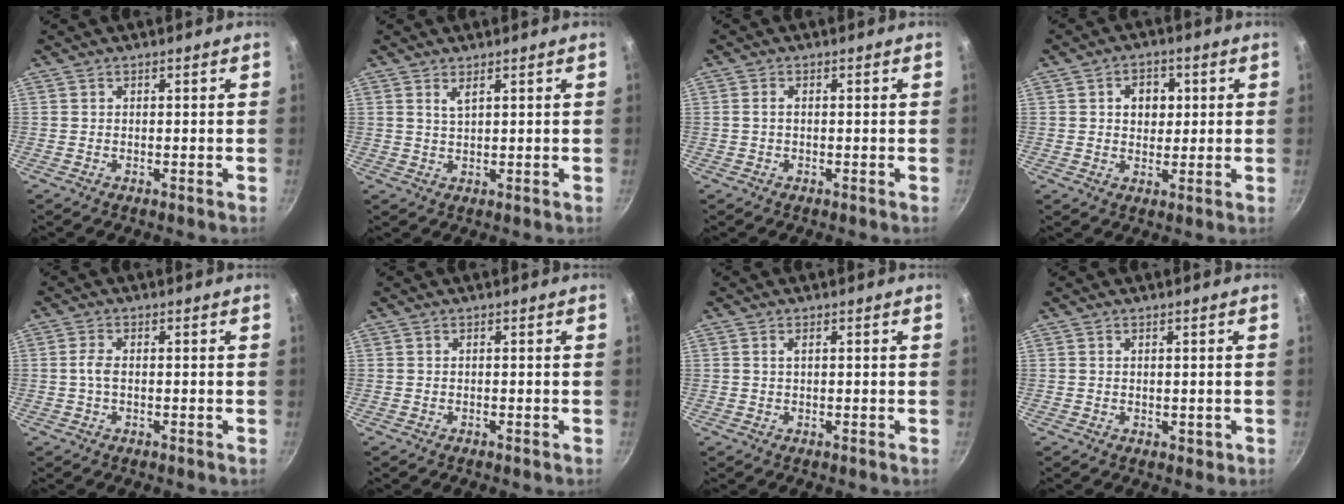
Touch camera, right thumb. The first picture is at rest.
{"total": 2.0, "force": [1.1, 0.6, 1.5], "torque": [-0.029, -0.005, 0.023]}
{"total": 1.3, "force": [-0.1, 0.7, 1.1], "torque": [-0.026, 0.006, -0.003]}
{"total": 5.5, "force": [1.1, 4.4, 3.0], "torque": [-0.020, 0.001, 0.013]}
{"total": 2.4, "force": [-0.2, 1.3, 2.0], "torque": [-0.047, 0.006, -0.007]}
{"total": 0.0}
{"total": 1.0, "force": [0.3, 0.4, 0.9], "torque": [-0.017, 0.002, 0.005]}
{"total": 1.2, "force": [0.1, 0.8, 0.9], "torque": [-0.007, 0.001, 0.003]}